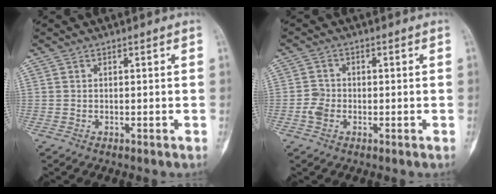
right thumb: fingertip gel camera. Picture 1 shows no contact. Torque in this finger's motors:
{"motor_torque": [-0.21, 0.30, 0.20, 0.21, 0.03]}